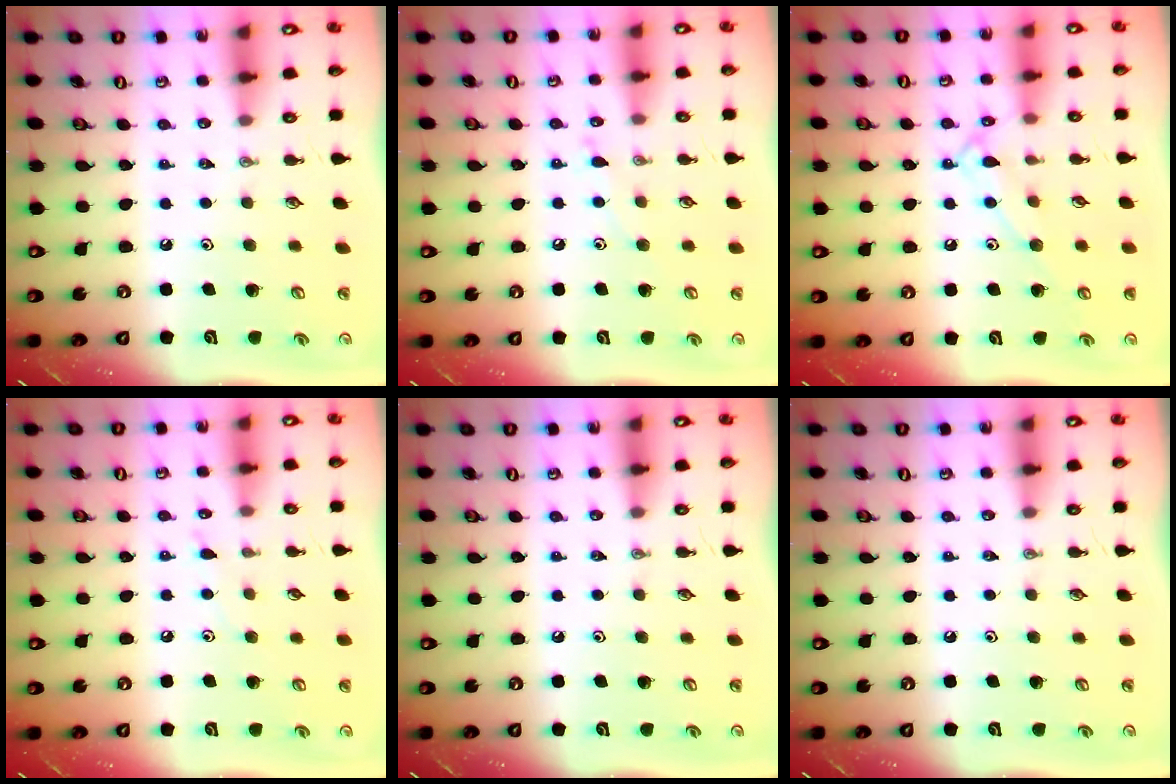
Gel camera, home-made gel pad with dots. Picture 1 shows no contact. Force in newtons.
{"total": 5.7, "press": 5.7, "slide": 0.3}
{"total": 10.5, "press": 10.5, "slide": 0.8}
{"total": 5.1, "press": 5.1, "slide": 0.6}
{"total": 0.0}
{"total": 0.0}